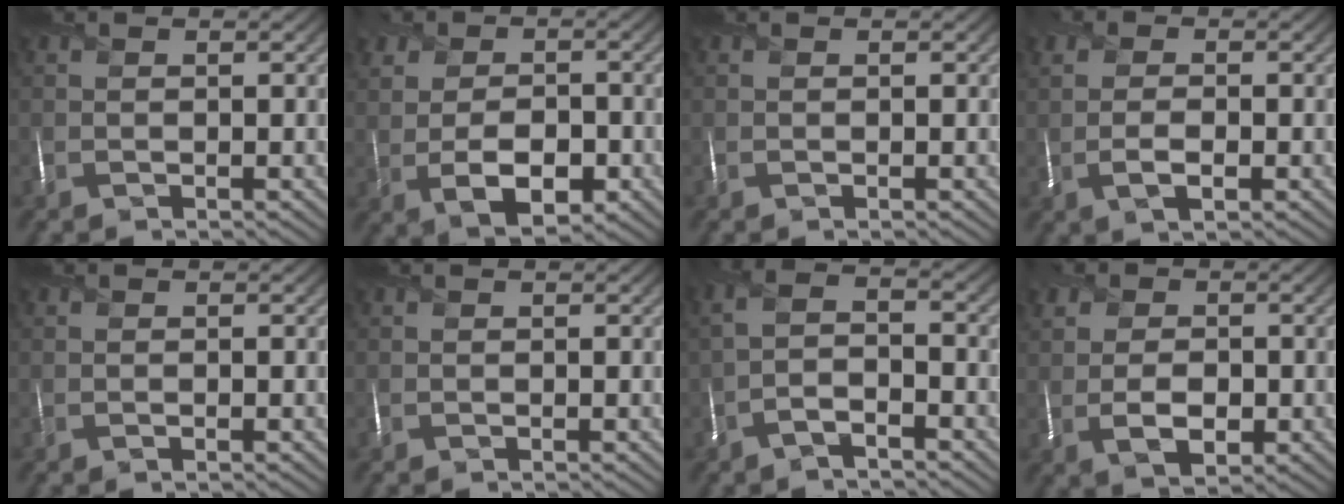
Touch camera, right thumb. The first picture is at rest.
{"total": 8.1, "force": [-1.4, 5.6, 5.6], "torque": [-0.087, -0.002, -0.032]}
{"total": 0.0}
{"total": 3.5, "force": [-0.6, 1.9, 2.8], "torque": [-0.058, 0.001, -0.014]}
{"total": 0.6, "force": [-0.2, 0.2, 0.5], "torque": [-0.009, 0.000, -0.003]}
{"total": 0.0}
{"total": 5.1, "force": [-2.6, 1.7, 4.0], "torque": [-0.086, 0.006, -0.064]}
{"total": 6.3, "force": [-0.4, 4.6, 4.2], "torque": [-0.067, 0.005, -0.018]}